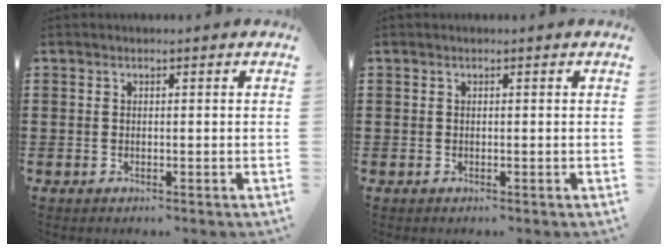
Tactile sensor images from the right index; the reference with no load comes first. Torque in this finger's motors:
{"motor_torque": [-0.11, 1.08, 0.00, 0.00]}